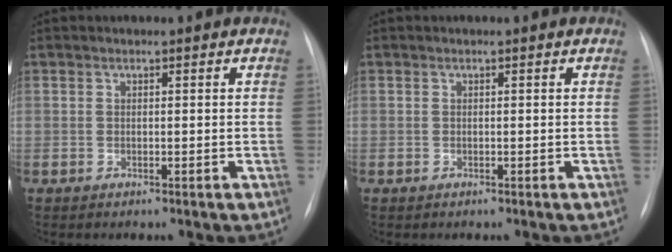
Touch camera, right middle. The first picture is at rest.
{"total": 0.0}